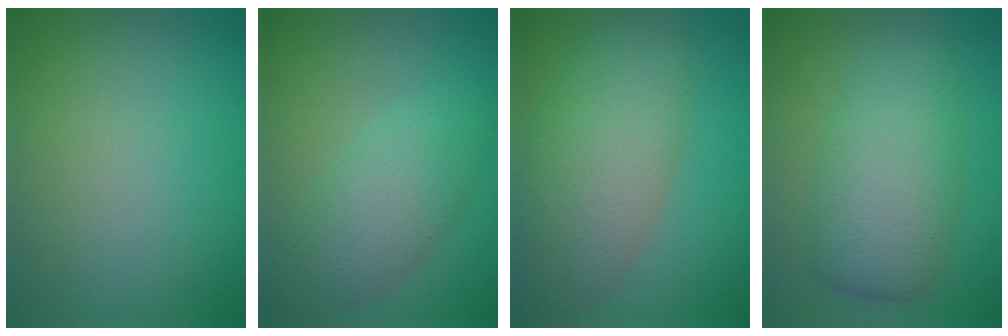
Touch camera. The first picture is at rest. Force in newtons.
{"total": 4.5, "press": 4.5, "slide": 0.1}
{"total": 8.1, "press": 8.1, "slide": 0.4}
{"total": 6.7, "press": 6.7, "slide": 0.0}